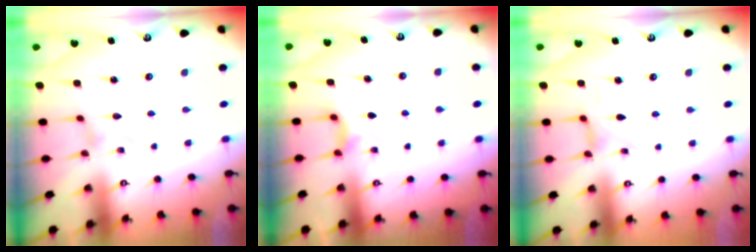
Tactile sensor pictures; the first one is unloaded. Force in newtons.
{"total": 4.9, "press": 4.8, "slide": 0.6}
{"total": 0.8, "press": 0.7, "slide": 0.2}